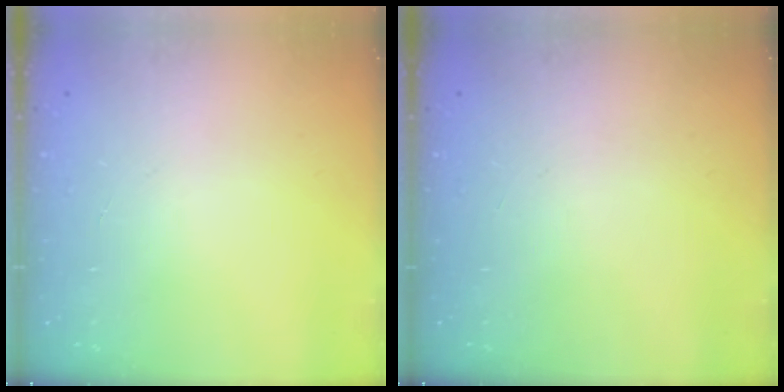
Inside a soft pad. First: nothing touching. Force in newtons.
{"total": 0.0}